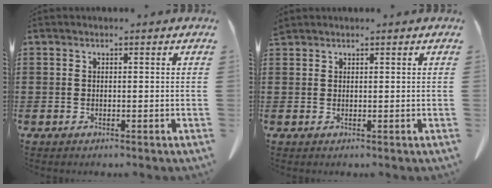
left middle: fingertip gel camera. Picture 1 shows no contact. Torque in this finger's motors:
{"motor_torque": [0.11, 0.09, 0.02, 0.05]}